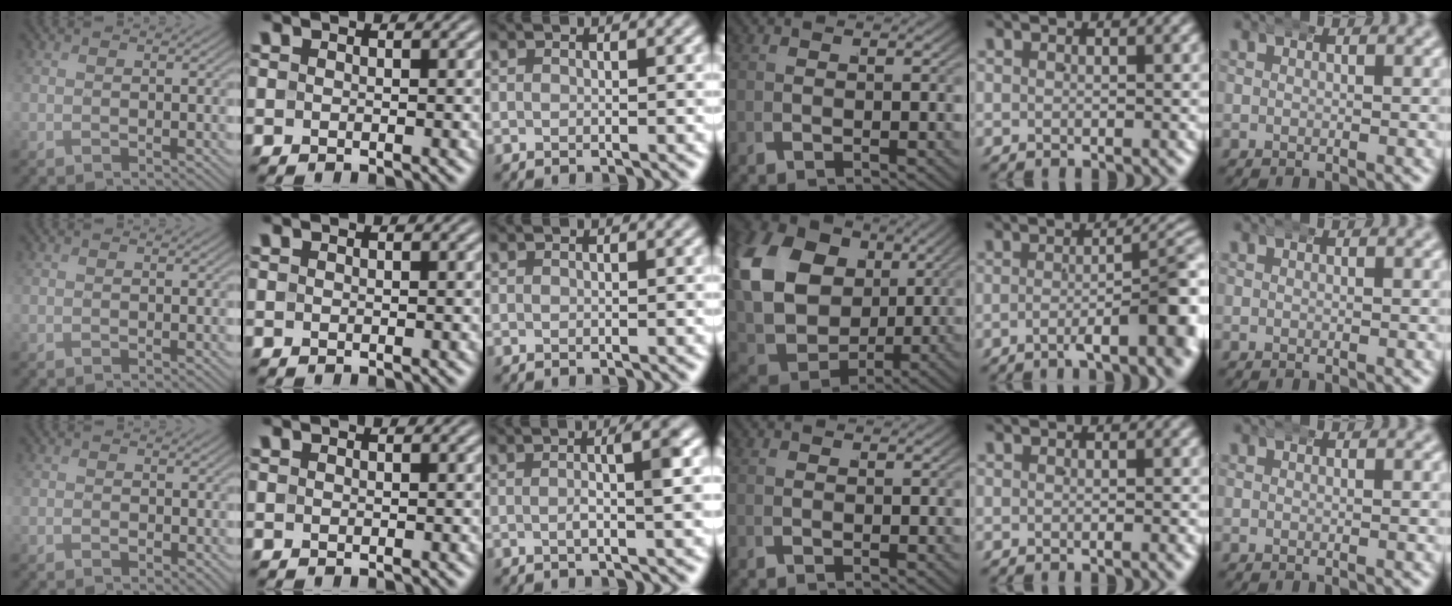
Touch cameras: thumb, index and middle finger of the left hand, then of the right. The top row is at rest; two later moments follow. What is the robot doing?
{"motion": "wrap", "object": "aluminum foil"}